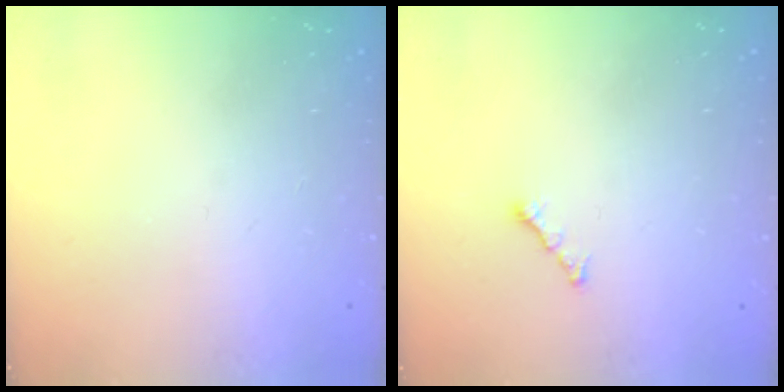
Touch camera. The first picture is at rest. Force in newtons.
{"total": 1.7, "press": 1.6, "slide": 0.6}